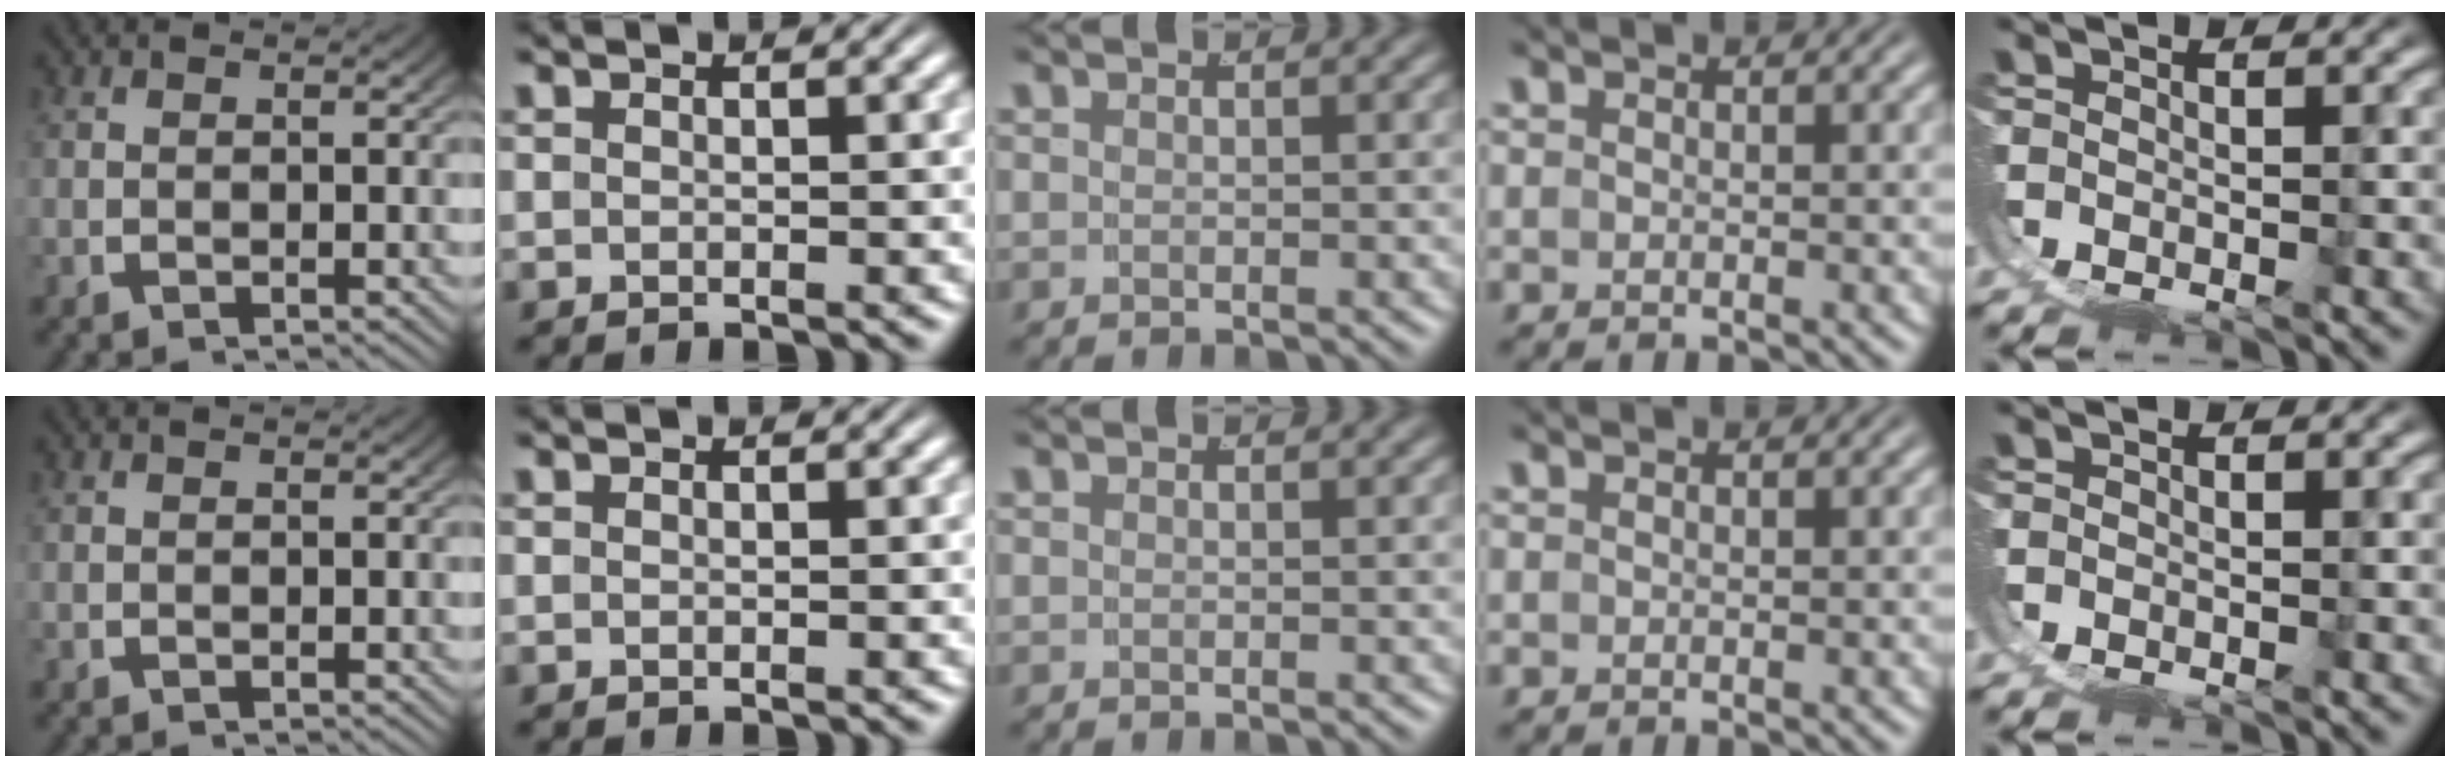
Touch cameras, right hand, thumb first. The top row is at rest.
{}